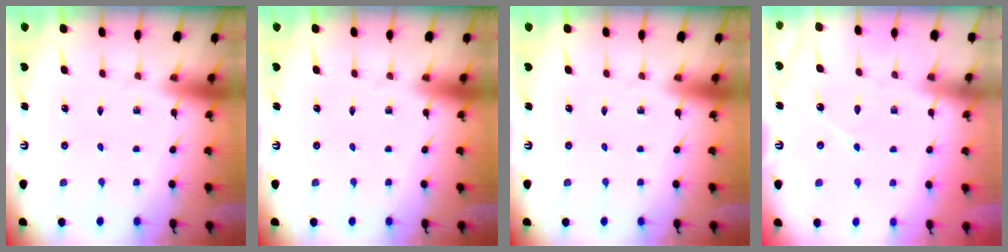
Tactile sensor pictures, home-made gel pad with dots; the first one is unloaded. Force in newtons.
{"total": 0.0}
{"total": 0.0}
{"total": 3.4, "press": 3.4, "slide": 0.3}